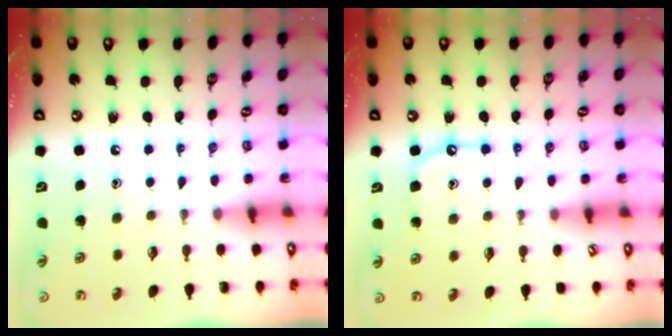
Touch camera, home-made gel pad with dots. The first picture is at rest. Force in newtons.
{"total": 8.0, "press": 7.9, "slide": 0.9}